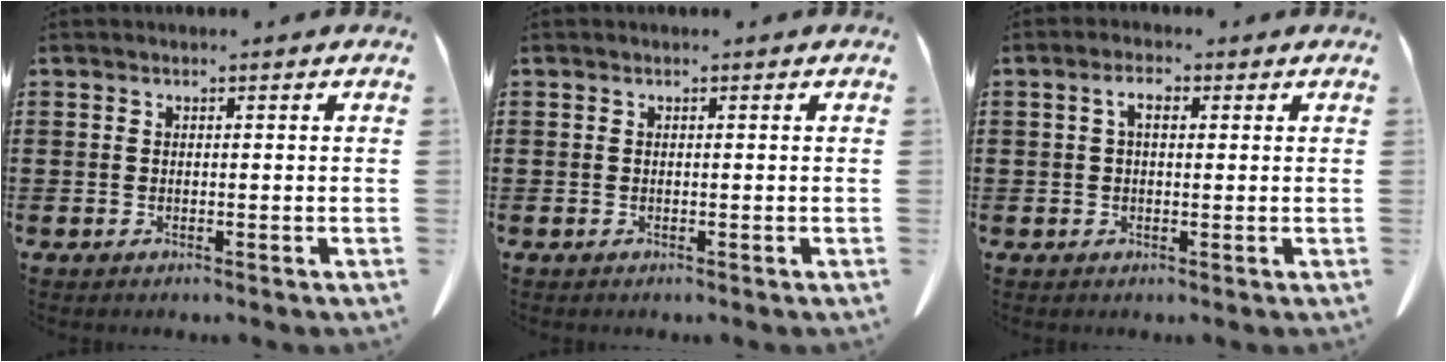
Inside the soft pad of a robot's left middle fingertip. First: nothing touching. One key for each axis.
{"total": 0.0}
{"total": 3.2, "fx": 0.9, "fy": 1.5, "fz": 2.7, "tx": -0.057, "ty": 0.010, "tz": 0.014}